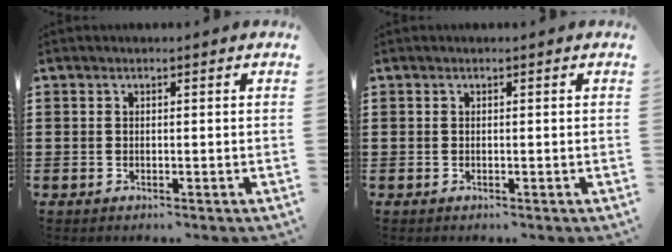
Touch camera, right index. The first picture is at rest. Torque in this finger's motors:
{"motor_torque": [-0.32, 0.35, 0.00, 0.00]}